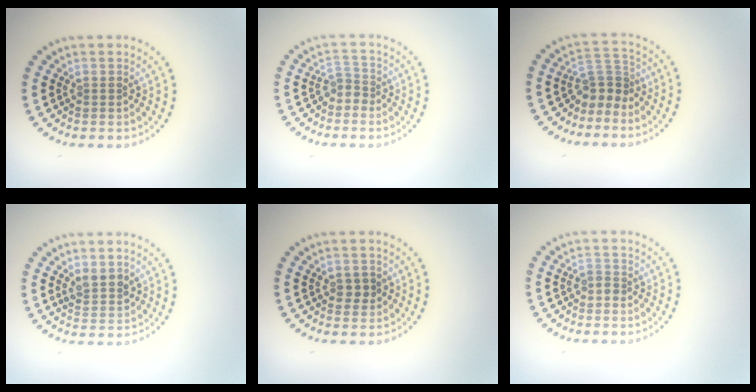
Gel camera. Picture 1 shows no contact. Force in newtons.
{"total": 1.8, "press": 1.2, "slide": 1.3}
{"total": 2.8, "press": 1.8, "slide": 2.1}
{"total": 2.4, "press": 2.2, "slide": 0.9}
{"total": 1.5, "press": 1.4, "slide": 0.2}
{"total": 1.1, "press": 0.9, "slide": 0.7}